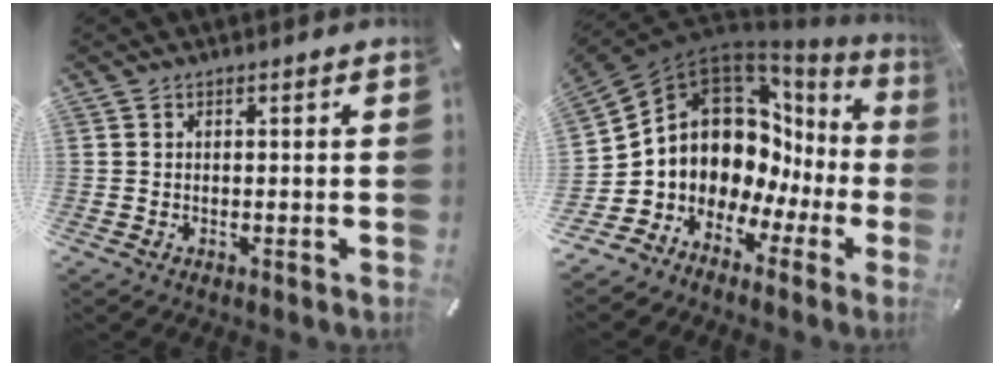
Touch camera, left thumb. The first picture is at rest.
{"total": 11.3, "force": [3.9, 9.3, 5.1], "torque": [-0.103, -0.080, 0.078]}